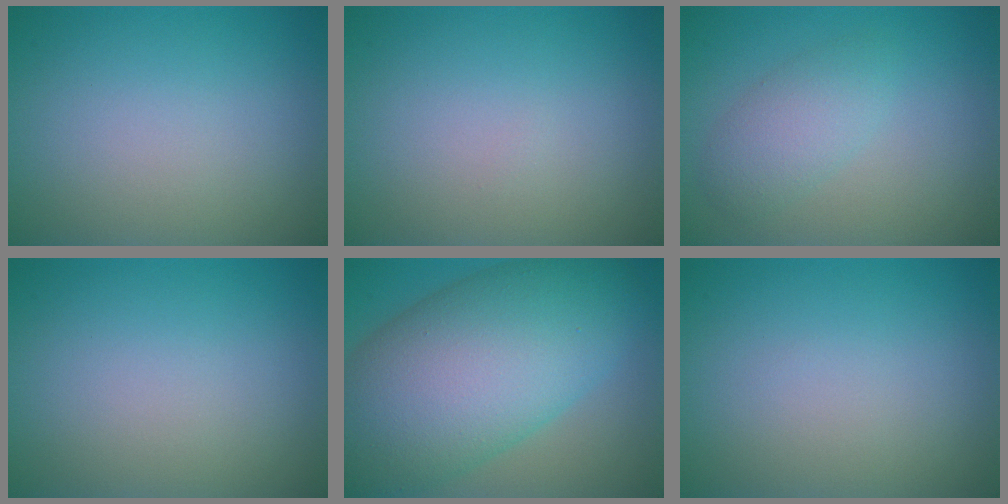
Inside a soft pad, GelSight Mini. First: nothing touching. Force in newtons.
{"total": 0.0}
{"total": 2.7, "press": 2.7, "slide": 0.1}
{"total": 0.0}
{"total": 14.0, "press": 14.0, "slide": 0.7}
{"total": 0.0}